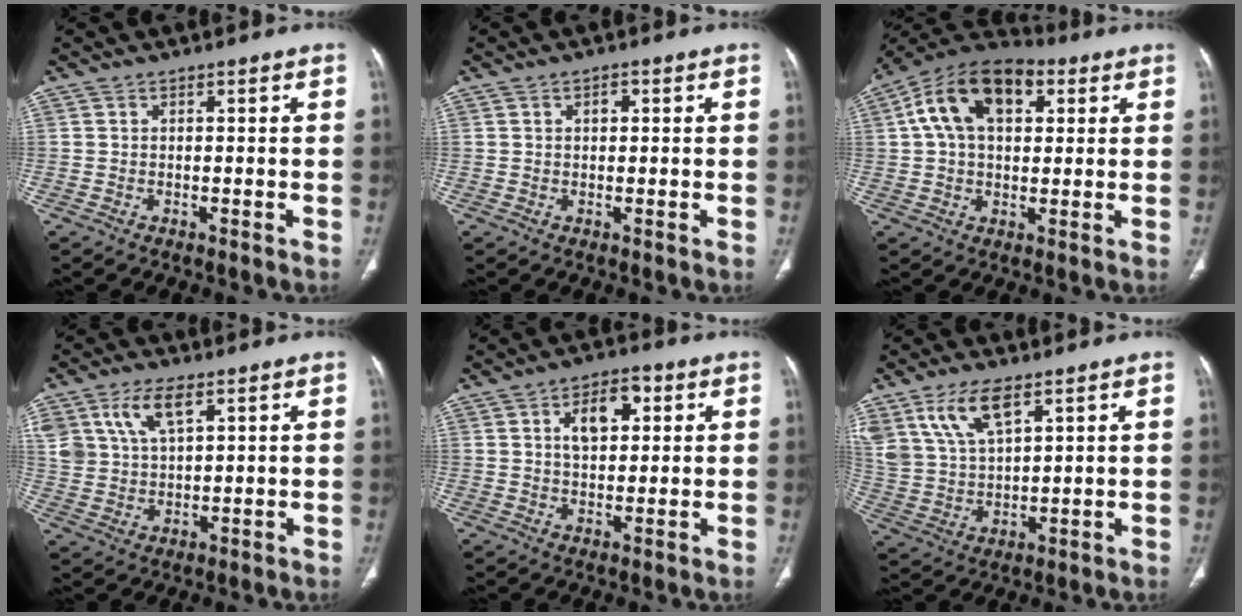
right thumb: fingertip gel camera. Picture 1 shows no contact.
{"total": 1.7, "force": [0.6, 1.0, 1.3], "torque": [-0.018, 0.001, 0.010]}
{"total": 16.1, "force": [5.0, 9.7, 11.8], "torque": [-0.187, 0.022, 0.079]}
{"total": 9.1, "force": [4.6, 4.6, 6.3], "torque": [-0.120, -0.010, 0.096]}
{"total": 8.2, "force": [2.6, 4.7, 6.2], "torque": [-0.077, 0.002, 0.040]}
{"total": 11.3, "force": [6.6, 5.1, 7.6], "torque": [-0.146, -0.020, 0.142]}